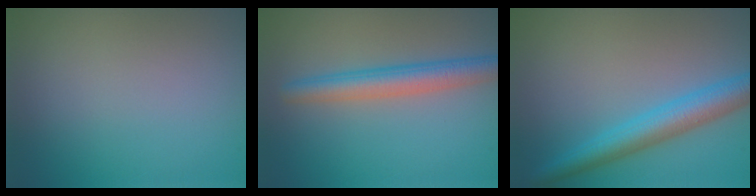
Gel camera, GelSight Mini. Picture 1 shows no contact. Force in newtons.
{"total": 3.9, "press": 3.9, "slide": 0.2}
{"total": 4.8, "press": 4.8, "slide": 0.2}